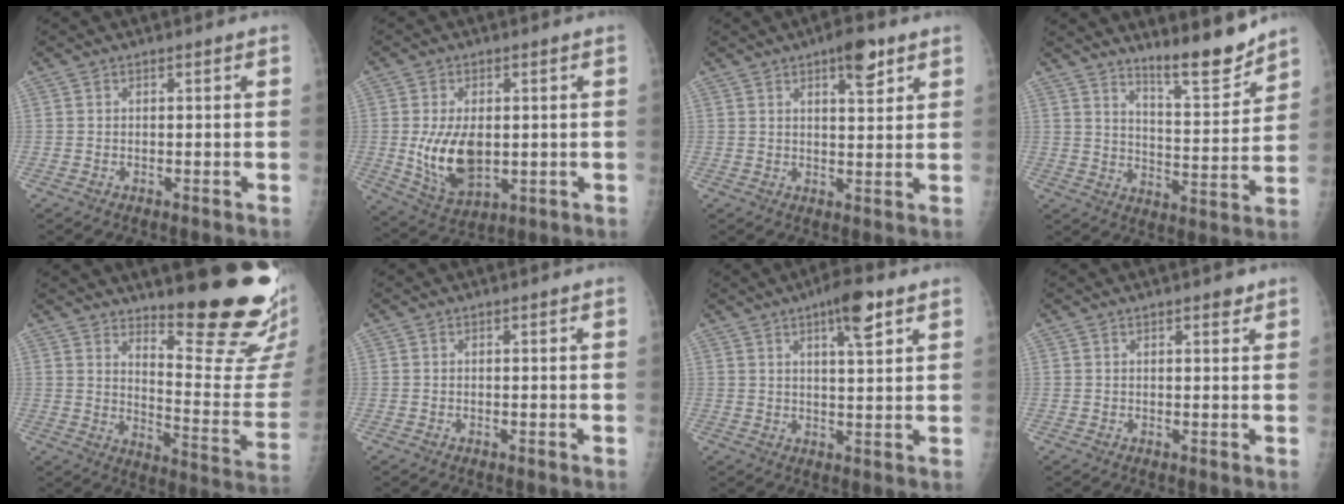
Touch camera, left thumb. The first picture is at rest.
{"total": 10.6, "force": [-0.4, 6.1, 8.6], "torque": [-0.142, -0.015, 0.013]}
{"total": 6.1, "force": [3.5, 2.0, 4.6], "torque": [-0.048, -0.016, 0.049]}
{"total": 10.4, "force": [9.1, 1.1, 4.9], "torque": [-0.053, -0.079, 0.152]}
{"total": 19.9, "force": [15.7, 2.5, 12.0], "torque": [-0.147, -0.156, 0.221]}
{"total": 0.0}
{"total": 7.3, "force": [4.0, 1.7, 5.9], "torque": [-0.079, -0.016, 0.062]}
{"total": 2.3, "force": [1.7, 0.7, 1.4], "torque": [-0.002, -0.004, 0.022]}